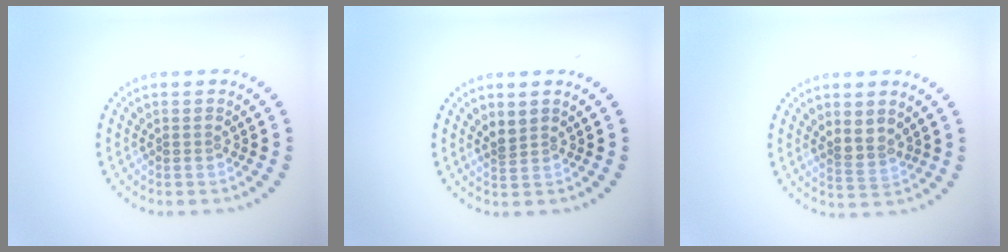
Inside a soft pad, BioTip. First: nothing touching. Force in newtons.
{"total": 1.4, "press": 1.2, "slide": 0.9}
{"total": 2.2, "press": 1.9, "slide": 1.2}